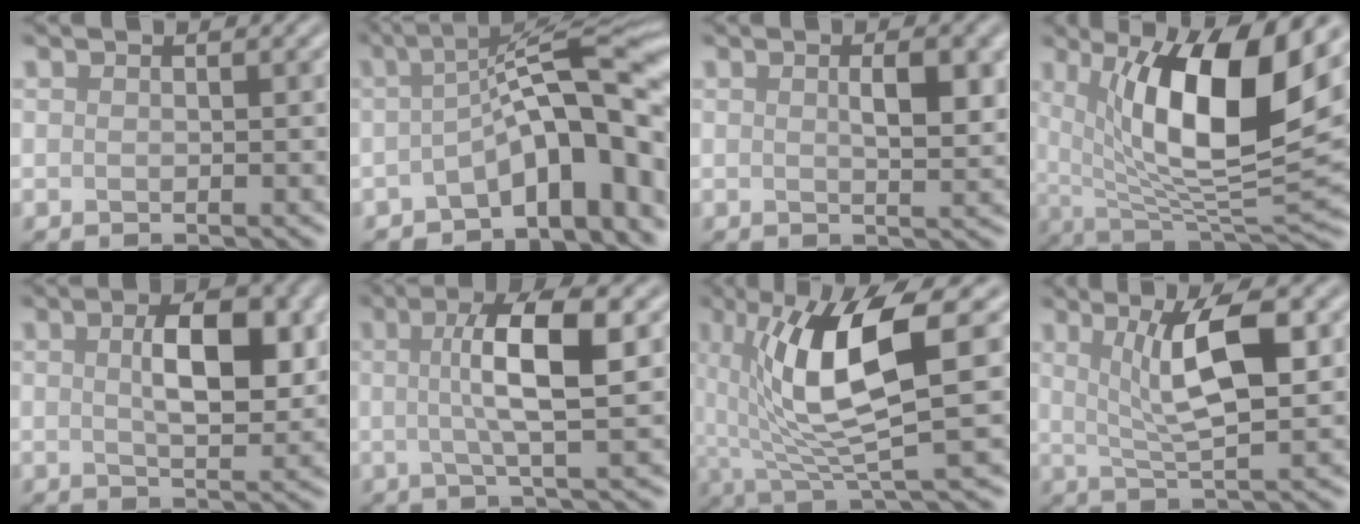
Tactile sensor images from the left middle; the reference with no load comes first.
{"total": 10.5, "force": [-2.7, 2.9, 9.7], "torque": [-0.122, 0.022, -0.053]}
{"total": 3.1, "force": [0.7, 0.9, 2.9], "torque": [-0.046, -0.001, 0.013]}
{"total": 12.0, "force": [3.9, 3.5, 10.8], "torque": [-0.171, -0.009, 0.072]}
{"total": 5.7, "force": [1.2, 2.4, 5.0], "torque": [-0.084, 0.003, 0.020]}
{"total": 6.5, "force": [1.0, 1.4, 6.2], "torque": [-0.099, 0.011, 0.012]}
{"total": 9.3, "force": [1.8, 2.1, 8.8], "torque": [-0.147, -0.005, 0.036]}
{"total": 6.5, "force": [1.8, 1.6, 6.0], "torque": [-0.100, 0.002, 0.035]}